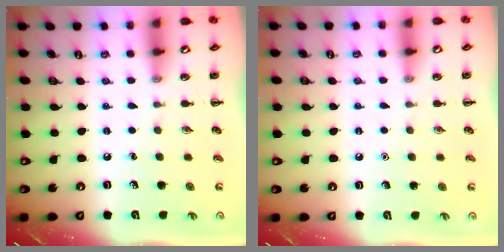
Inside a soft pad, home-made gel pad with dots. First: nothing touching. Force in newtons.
{"total": 1.6, "press": 1.6, "slide": 0.1}